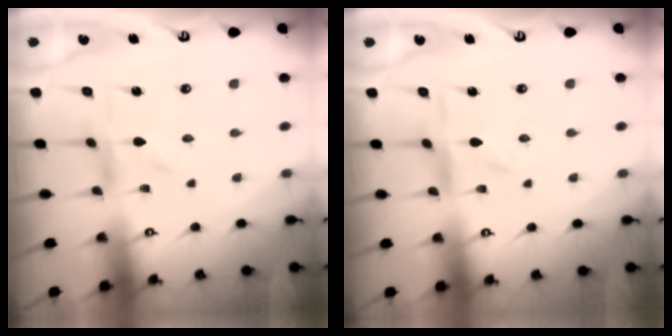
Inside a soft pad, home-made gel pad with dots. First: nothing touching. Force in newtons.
{"total": 0.8, "press": 0.8, "slide": 0.2}